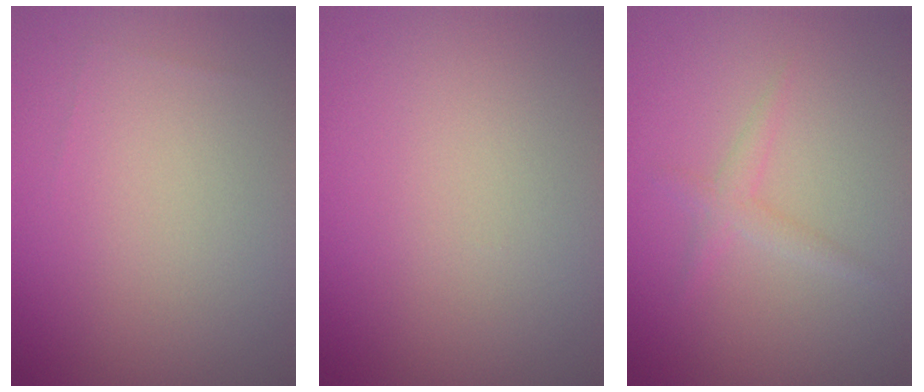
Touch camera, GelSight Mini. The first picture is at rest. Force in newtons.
{"total": 0.0}
{"total": 1.4, "press": 1.4, "slide": 0.0}